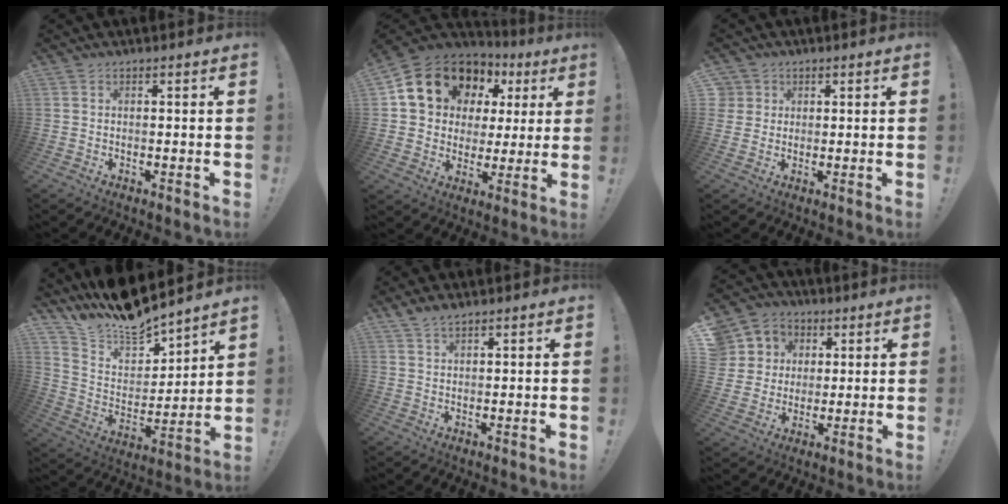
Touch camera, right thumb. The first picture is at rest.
{"total": 16.1, "force": [8.5, 12.1, 6.5], "torque": [-0.096, -0.047, 0.176]}
{"total": 3.6, "force": [1.3, 3.4, 0.4], "torque": [-0.008, -0.003, 0.024]}
{"total": 13.1, "force": [12.7, 2.9, 2.0], "torque": [-0.062, -0.117, 0.225]}
{"total": 2.8, "force": [2.3, 0.6, 1.3], "torque": [-0.025, -0.014, 0.043]}
{"total": 9.6, "force": [2.2, 9.0, 2.4], "torque": [-0.030, -0.006, 0.053]}